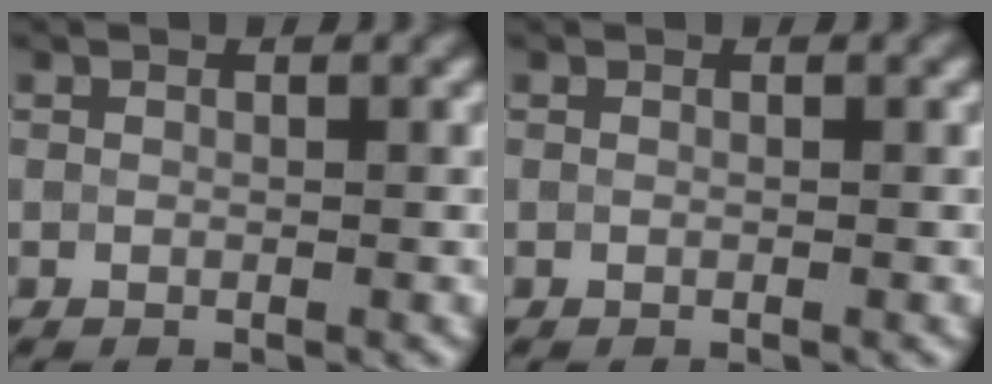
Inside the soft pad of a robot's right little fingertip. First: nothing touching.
{"total": 0.0}